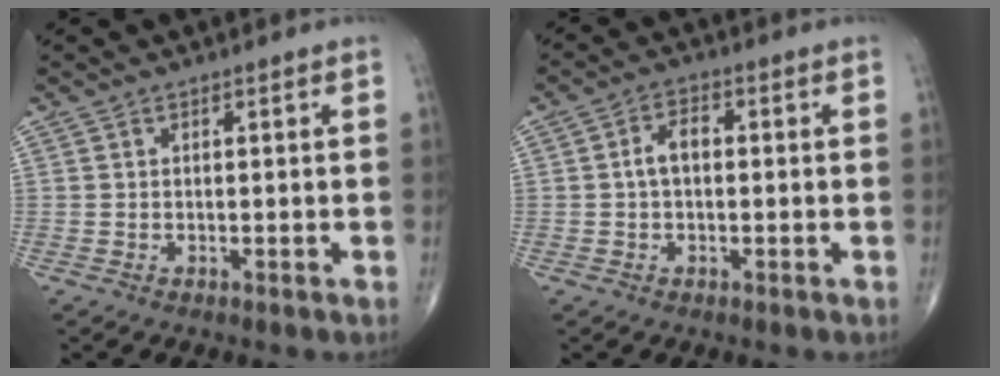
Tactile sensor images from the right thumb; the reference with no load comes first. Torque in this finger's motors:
{"motor_torque": [0.38, 0.84, 0.08, 0.14, 0.00]}